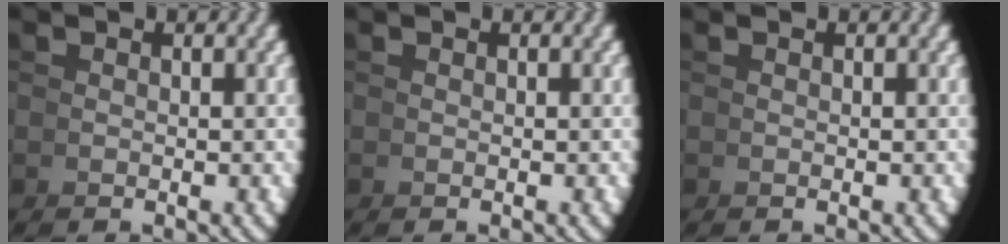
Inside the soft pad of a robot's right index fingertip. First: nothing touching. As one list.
[{"total": 0.0}, {"total": 0.0}]